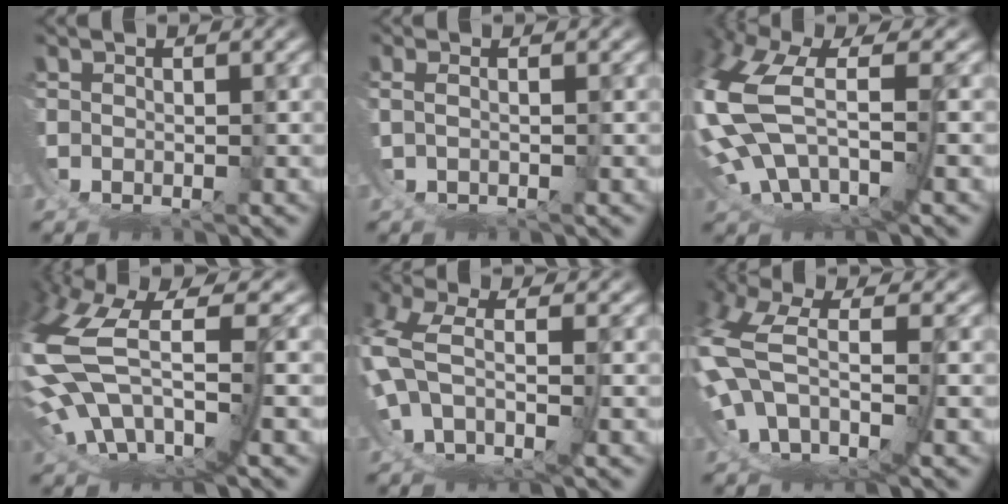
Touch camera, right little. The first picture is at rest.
{"total": 2.0, "force": [0.4, -1.8, 0.7], "torque": [-0.008, 0.006, 0.011]}
{"total": 7.6, "force": [-0.1, 4.2, 6.4], "torque": [-0.172, -0.020, 0.013]}
{"total": 11.1, "force": [-0.5, 7.1, 8.4], "torque": [-0.209, -0.029, 0.002]}
{"total": 5.4, "force": [-1.2, 2.8, 4.5], "torque": [-0.109, -0.022, -0.013]}
{"total": 7.9, "force": [-1.9, 5.3, 5.5], "torque": [-0.146, -0.033, -0.022]}